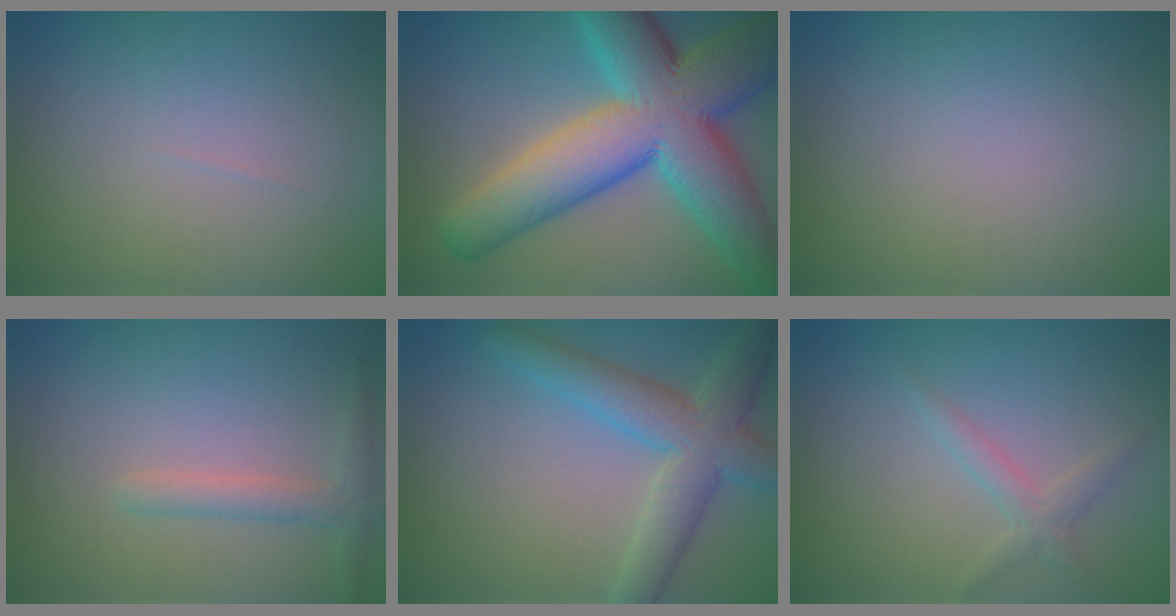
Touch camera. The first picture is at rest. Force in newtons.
{"total": 14.5, "press": 14.5, "slide": 0.4}
{"total": 0.0}
{"total": 1.9, "press": 1.9, "slide": 0.1}
{"total": 5.5, "press": 5.5, "slide": 0.2}
{"total": 1.7, "press": 1.6, "slide": 0.1}